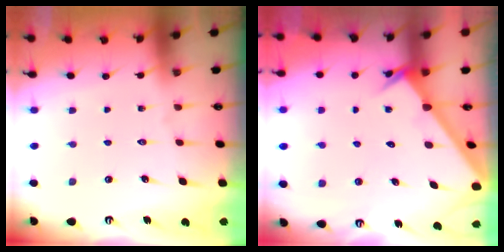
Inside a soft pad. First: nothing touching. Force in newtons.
{"total": 2.2, "press": 2.2, "slide": 0.2}